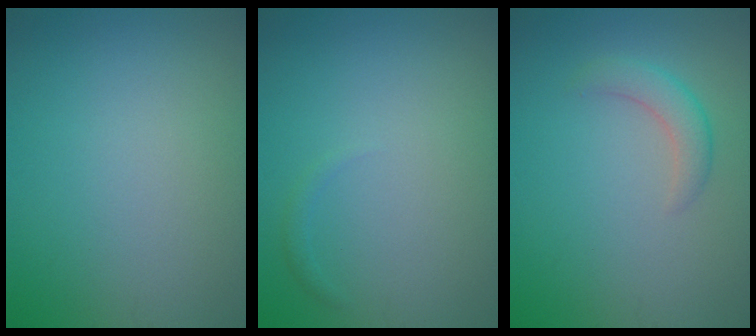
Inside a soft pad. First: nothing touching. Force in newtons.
{"total": 0.6, "press": 0.6, "slide": 0.0}
{"total": 2.1, "press": 2.1, "slide": 0.1}